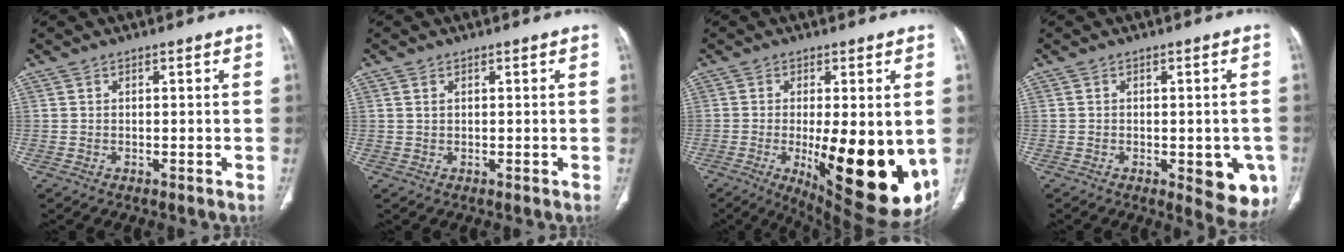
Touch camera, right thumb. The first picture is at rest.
{"total": 0.9, "force": [0.4, 0.5, 0.7], "torque": [-0.016, 0.004, 0.011]}
{"total": 21.5, "force": [-4.0, 7.6, 19.7], "torque": [-0.232, -0.032, -0.029]}
{"total": 9.0, "force": [-2.7, 4.0, 7.6], "torque": [-0.062, -0.007, -0.026]}